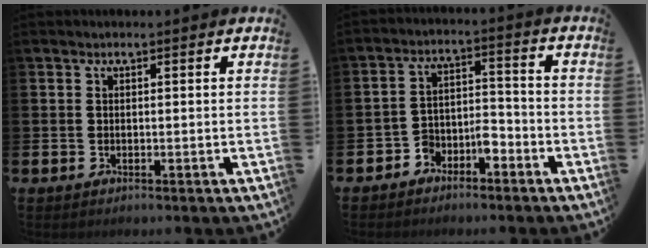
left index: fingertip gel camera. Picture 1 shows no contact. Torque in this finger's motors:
{"motor_torque": [0.03, 0.37, 0.09, 0.01]}